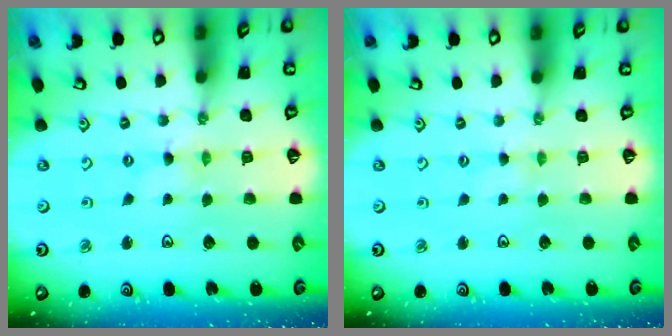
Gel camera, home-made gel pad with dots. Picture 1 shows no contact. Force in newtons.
{"total": 1.0, "press": 1.0, "slide": 0.2}